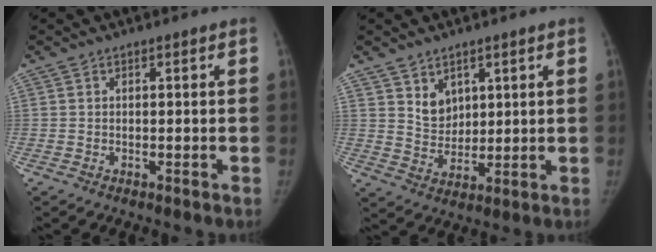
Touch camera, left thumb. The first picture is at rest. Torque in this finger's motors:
{"motor_torque": [-0.02, 0.03, 0.30, -0.26, 0.01]}